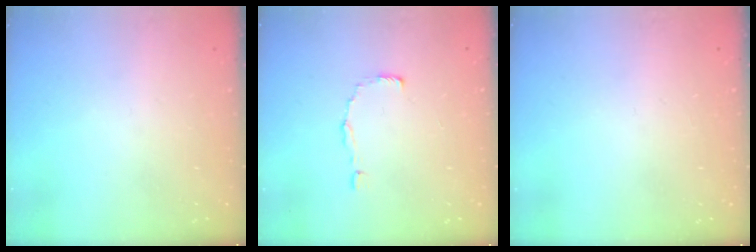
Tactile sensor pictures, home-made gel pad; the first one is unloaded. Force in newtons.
{"total": 2.0, "press": 2.0, "slide": 0.1}
{"total": 0.0}